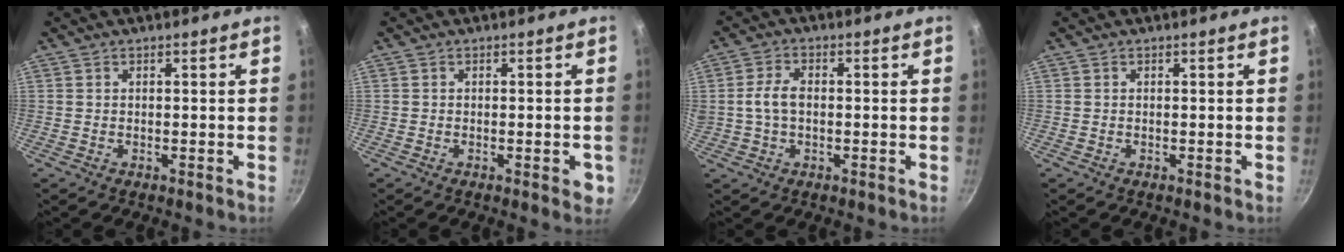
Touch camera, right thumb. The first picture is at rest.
{"total": 3.1, "force": [-1.0, 1.1, 2.7], "torque": [-0.026, 0.000, -0.015]}
{"total": 5.1, "force": [-0.1, 3.2, 4.0], "torque": [-0.076, 0.014, -0.006]}
{"total": 0.0}